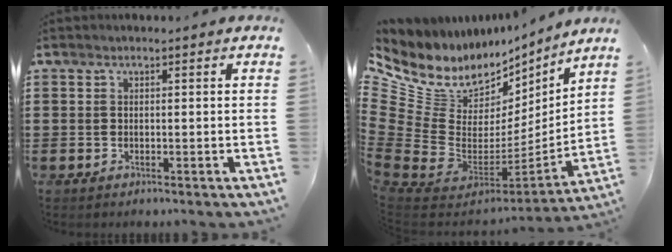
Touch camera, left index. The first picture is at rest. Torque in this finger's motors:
{"motor_torque": [2.14, 0.00, 0.48, 0.00]}